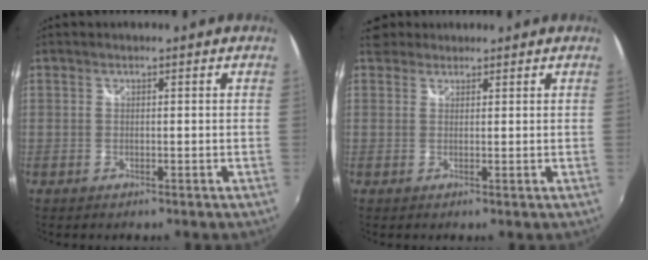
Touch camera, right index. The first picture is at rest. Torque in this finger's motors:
{"motor_torque": [-0.10, -0.01, 0.02, 0.00]}